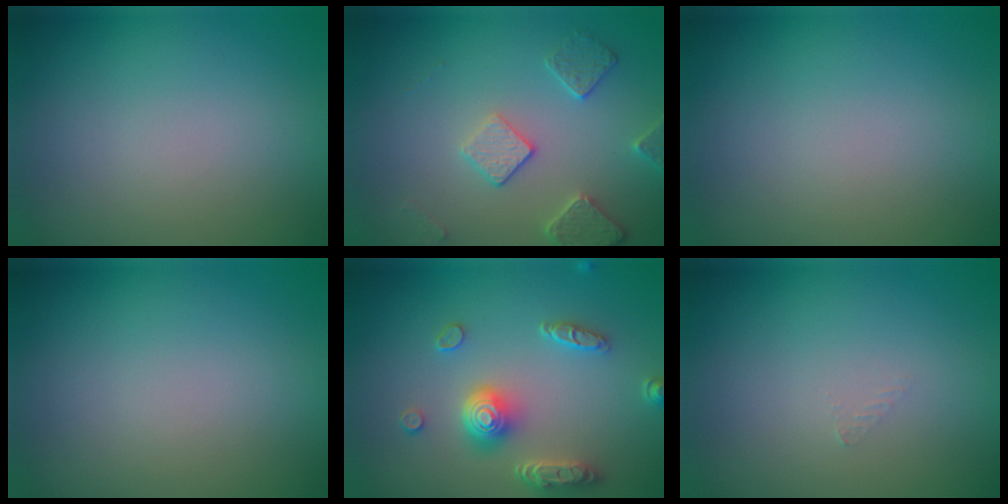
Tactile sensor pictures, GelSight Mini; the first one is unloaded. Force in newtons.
{"total": 2.9, "press": 2.9, "slide": 0.1}
{"total": 0.0}
{"total": 0.0}
{"total": 4.9, "press": 3.9, "slide": 2.9}
{"total": 0.7, "press": 0.7, "slide": 0.1}